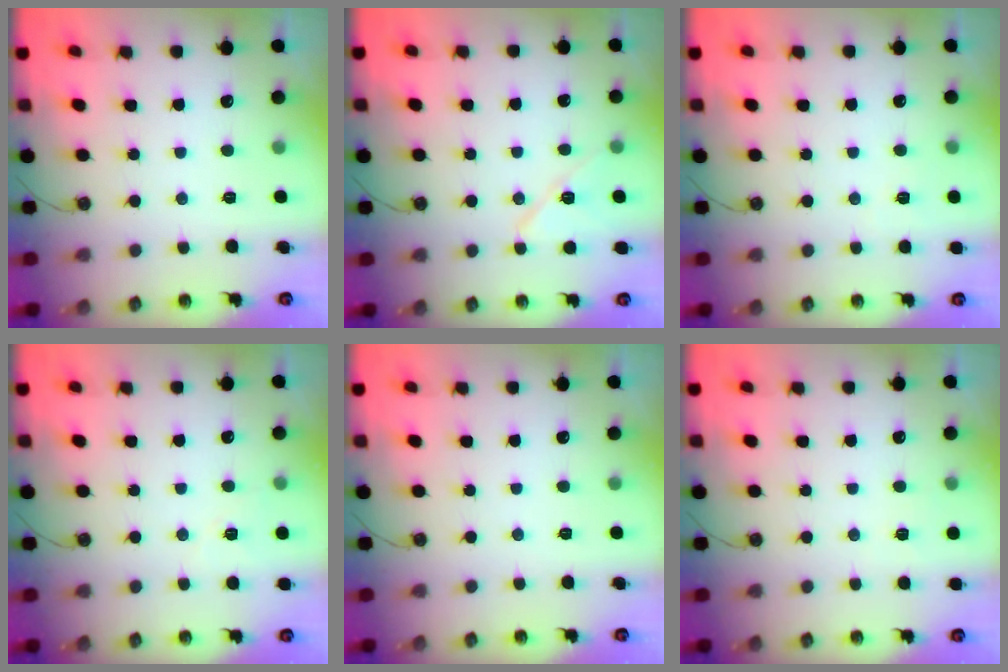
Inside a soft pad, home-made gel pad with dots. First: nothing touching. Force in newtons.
{"total": 9.8, "press": 9.7, "slide": 1.1}
{"total": 3.4, "press": 2.3, "slide": 2.5}
{"total": 5.8, "press": 5.2, "slide": 2.6}
{"total": 0.0}
{"total": 2.7, "press": 2.7, "slide": 0.5}